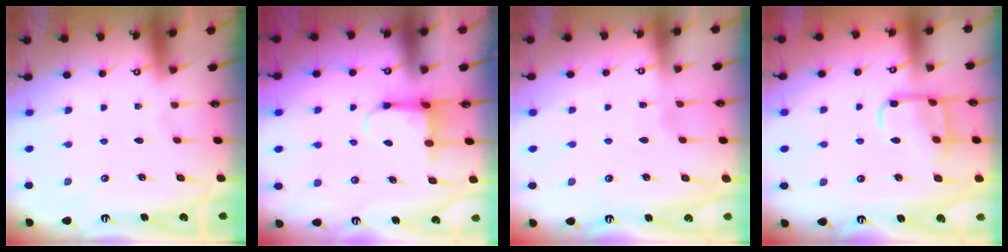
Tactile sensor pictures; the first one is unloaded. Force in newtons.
{"total": 4.6, "press": 4.4, "slide": 1.1}
{"total": 3.1, "press": 3.1, "slide": 0.3}
{"total": 9.9, "press": 9.9, "slide": 0.4}